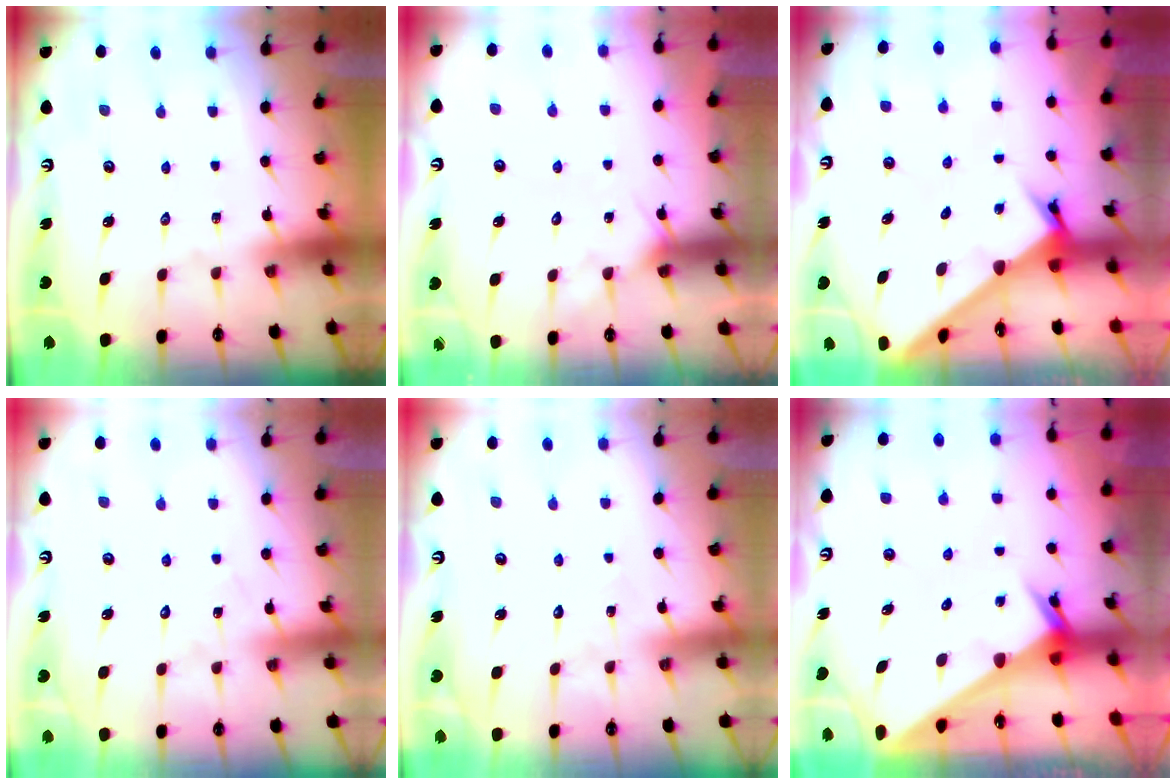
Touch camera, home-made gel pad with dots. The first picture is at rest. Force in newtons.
{"total": 4.9, "press": 4.9, "slide": 0.5}
{"total": 2.6, "press": 2.6, "slide": 0.3}
{"total": 6.4, "press": 6.4, "slide": 0.4}
{"total": 4.7, "press": 4.7, "slide": 0.4}
{"total": 2.4, "press": 2.4, "slide": 0.1}